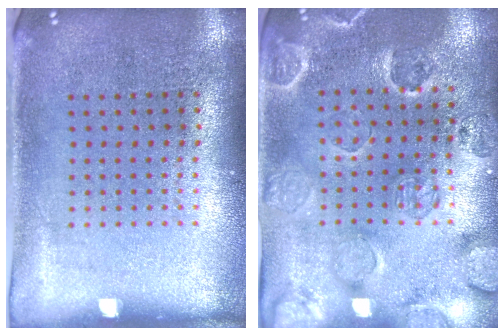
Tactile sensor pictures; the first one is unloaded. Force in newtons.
{"total": 2.4, "press": 2.1, "slide": 1.1}